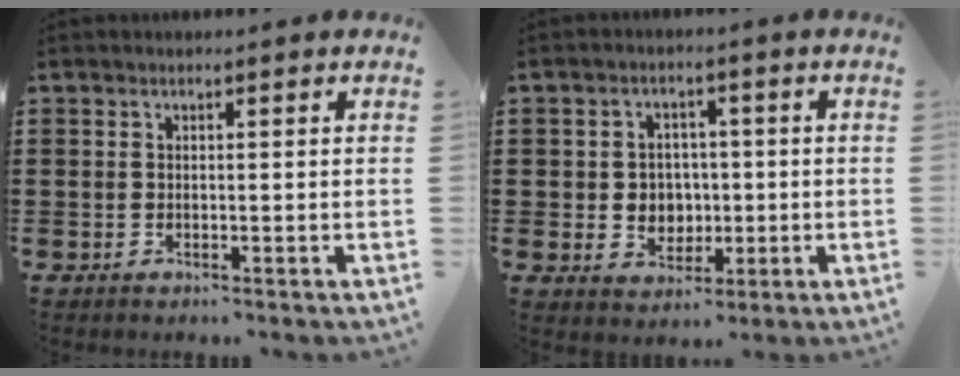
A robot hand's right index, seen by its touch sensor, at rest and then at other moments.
{"total": 4.4, "force": [-0.2, 4.1, 1.4], "torque": [-0.035, 0.009, -0.007]}